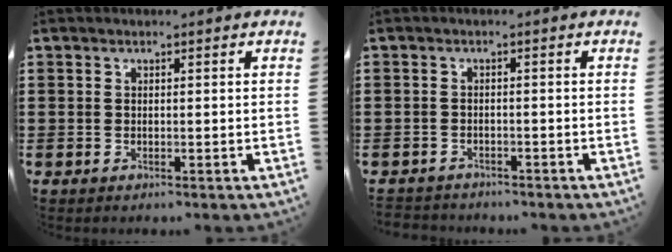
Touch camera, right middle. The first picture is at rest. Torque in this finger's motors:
{"motor_torque": [0.45, -0.25, -0.36, -0.08]}